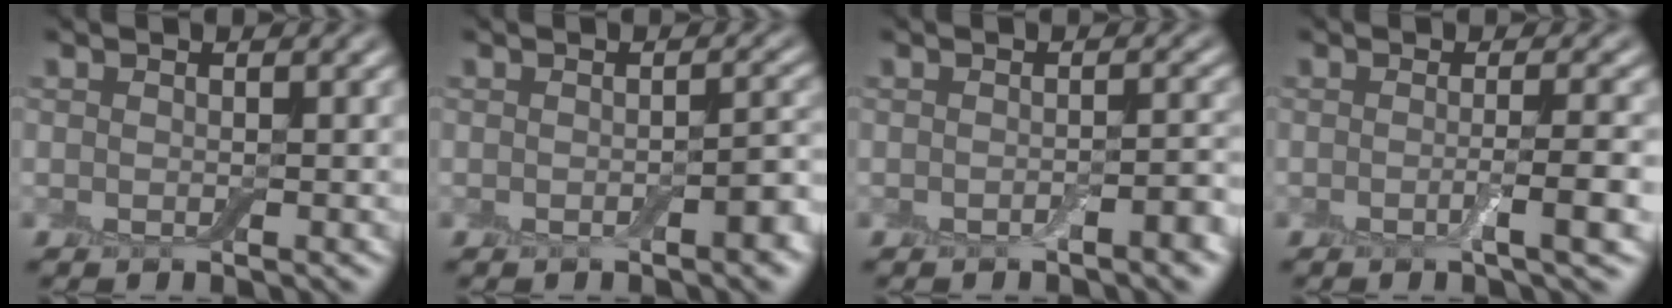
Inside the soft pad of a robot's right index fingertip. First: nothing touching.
{"total": 1.9, "force": [-0.8, 0.5, 1.7], "torque": [-0.023, 0.003, -0.010]}
{"total": 1.7, "force": [-0.9, 0.4, 1.4], "torque": [-0.021, 0.003, -0.015]}
{"total": 3.1, "force": [-0.8, 0.5, 3.0], "torque": [-0.044, 0.000, -0.019]}